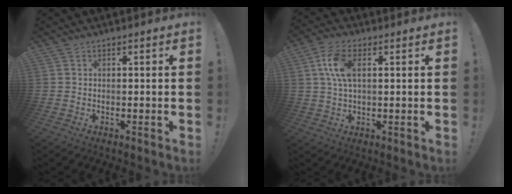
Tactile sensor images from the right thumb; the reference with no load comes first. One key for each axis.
{"total": 9.2, "fx": 2.2, "fy": 5.1, "fz": 7.4, "tx": -0.153, "ty": 0.002, "tz": 0.039}